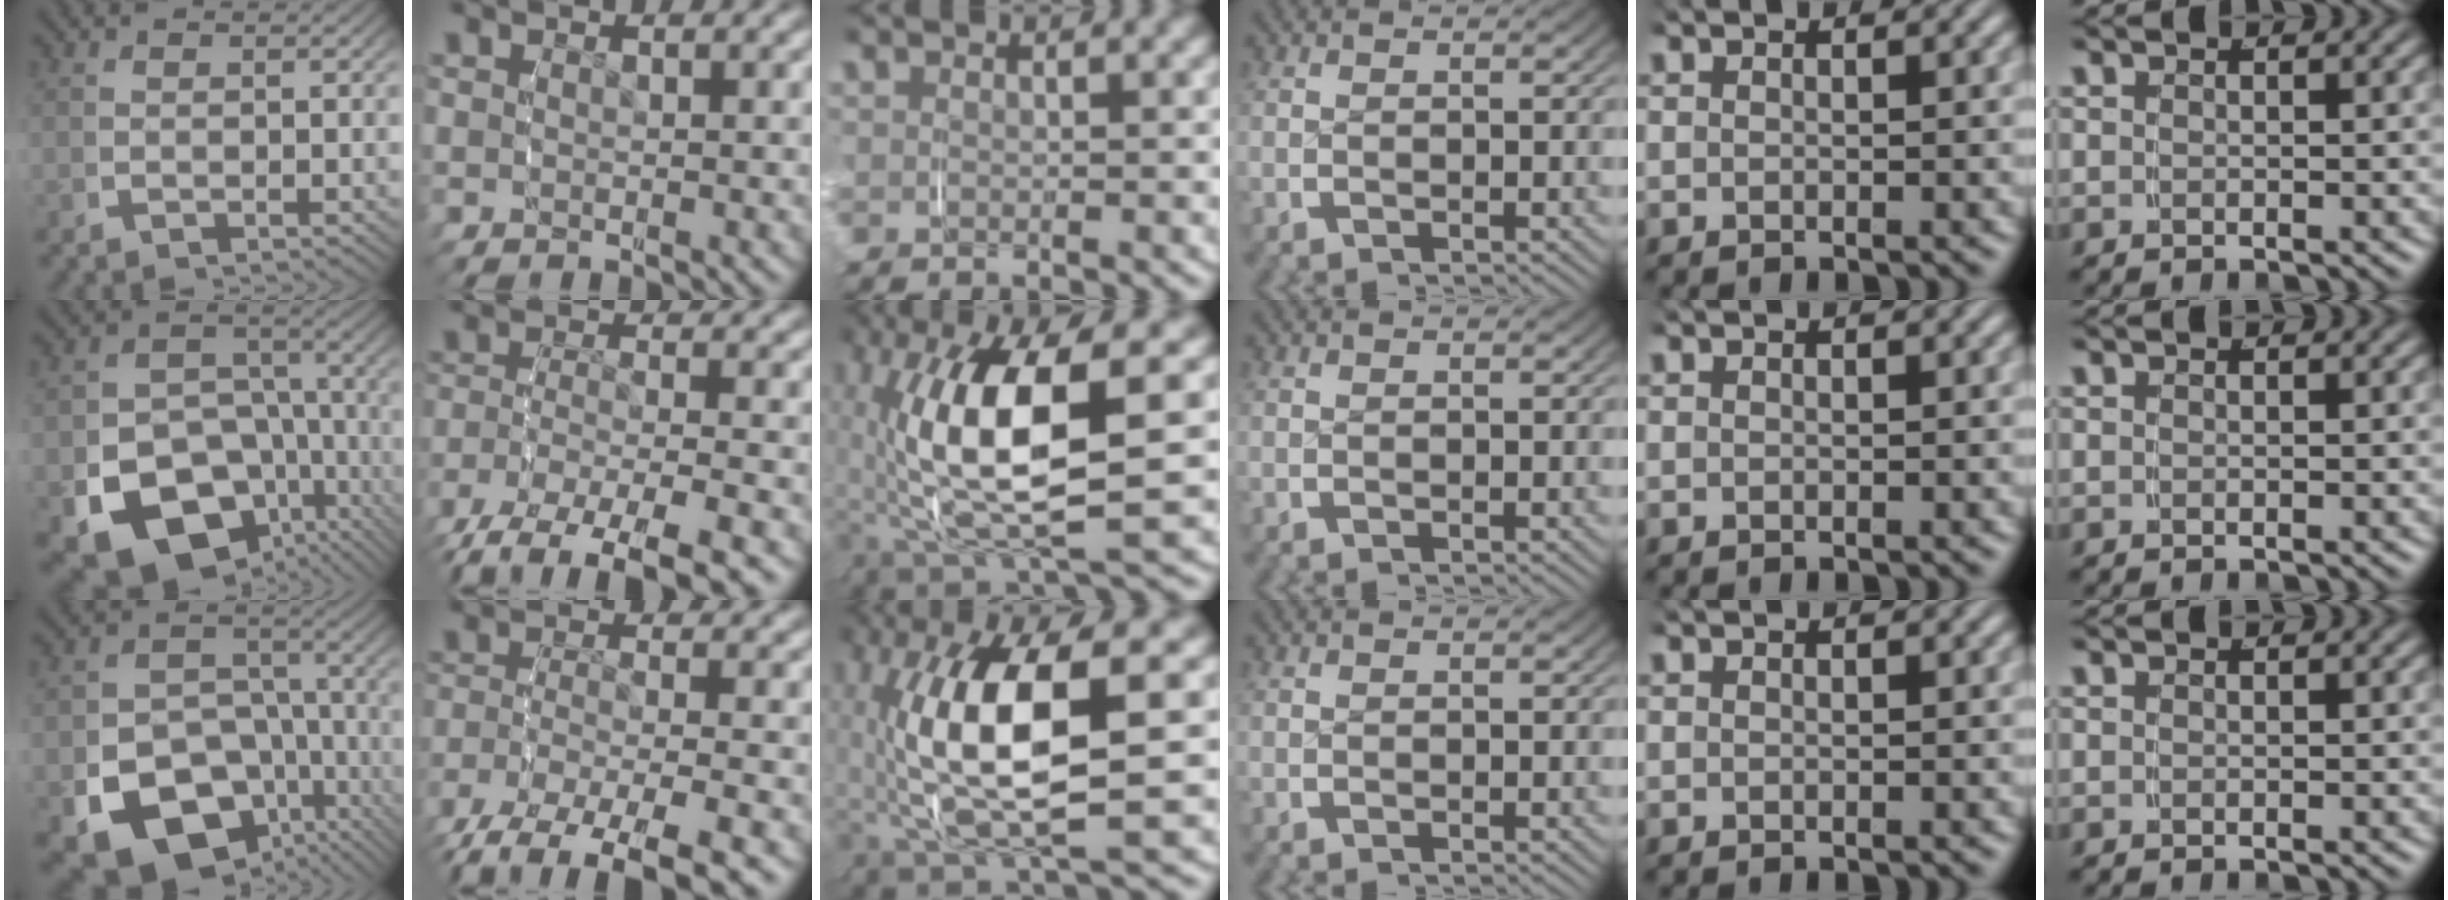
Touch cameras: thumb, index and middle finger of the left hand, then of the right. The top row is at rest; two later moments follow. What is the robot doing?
{"motion": "grasp_and_lifting", "object": "shorts"}